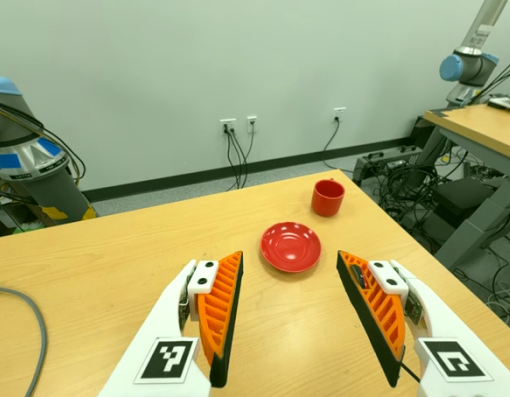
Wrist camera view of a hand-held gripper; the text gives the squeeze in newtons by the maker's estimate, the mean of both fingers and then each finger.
{"total": 1.6, "left": 0.3, "right": 2.9}